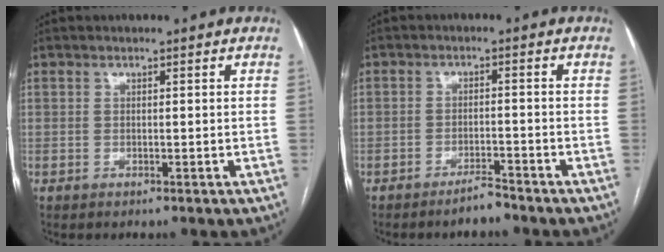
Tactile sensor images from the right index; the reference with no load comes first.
{"total": 3.0, "force": [-2.7, 0.4, 1.2], "torque": [-0.017, 0.000, -0.045]}